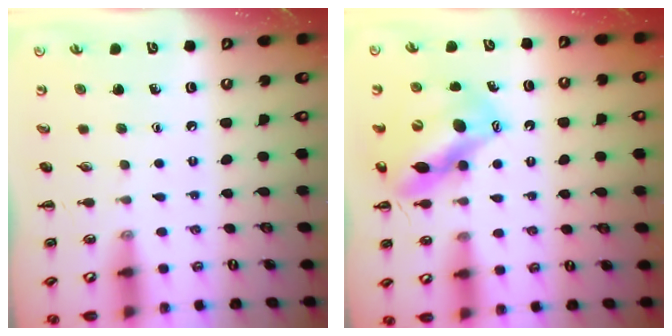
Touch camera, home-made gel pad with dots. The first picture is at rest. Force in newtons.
{"total": 13.6, "press": 13.2, "slide": 3.4}